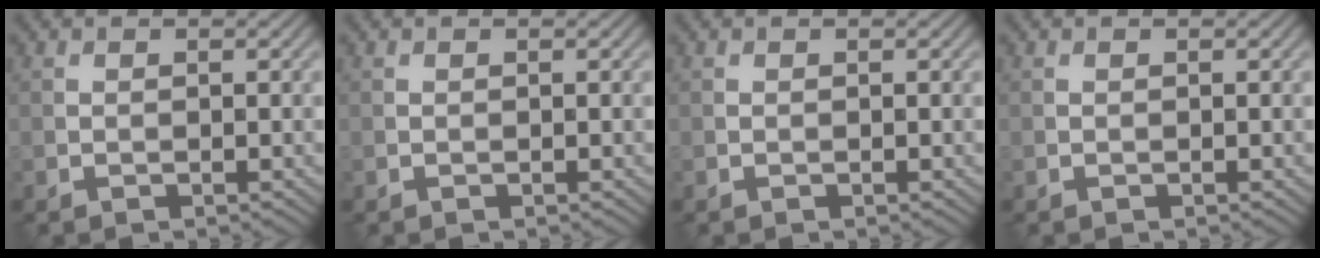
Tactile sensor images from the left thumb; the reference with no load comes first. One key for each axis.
{"total": 0.0}
{"total": 0.0}
{"total": 0.0}